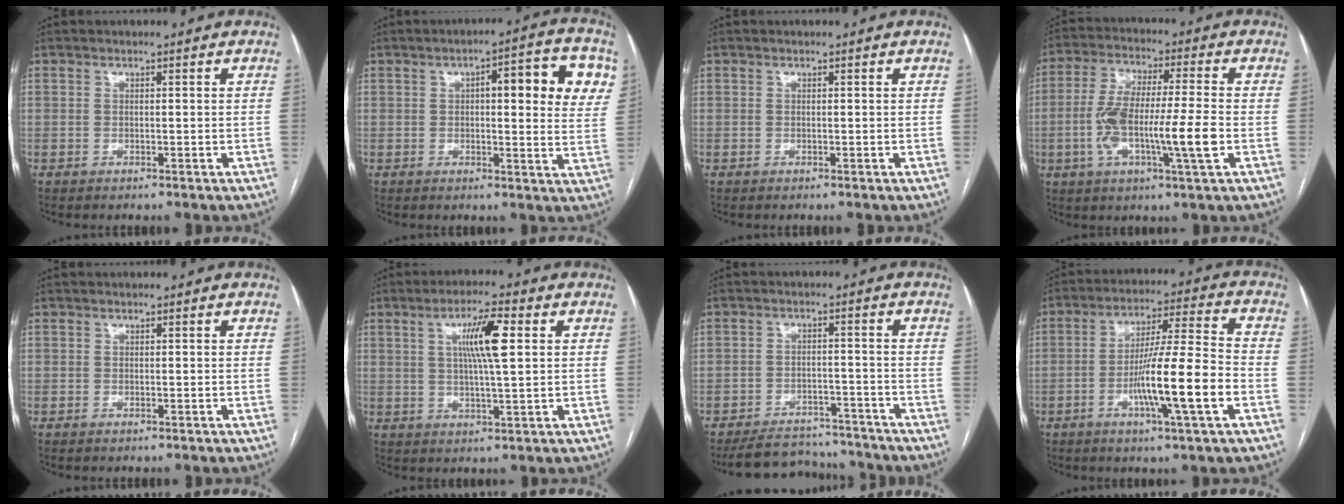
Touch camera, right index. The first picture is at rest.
{"total": 12.3, "force": [3.5, 2.9, 11.4], "torque": [-0.133, 0.021, 0.036]}
{"total": 0.0}
{"total": 12.9, "force": [-2.7, 1.0, 12.6], "torque": [-0.243, 0.003, -0.050]}
{"total": 0.0}
{"total": 8.0, "force": [2.1, 0.6, 7.7], "torque": [-0.140, 0.007, 0.037]}
{"total": 9.8, "force": [-9.3, 3.1, 1.0], "torque": [-0.004, 0.008, -0.134]}
{"total": 13.2, "force": [-4.0, -0.4, 12.5], "torque": [-0.219, -0.002, -0.071]}